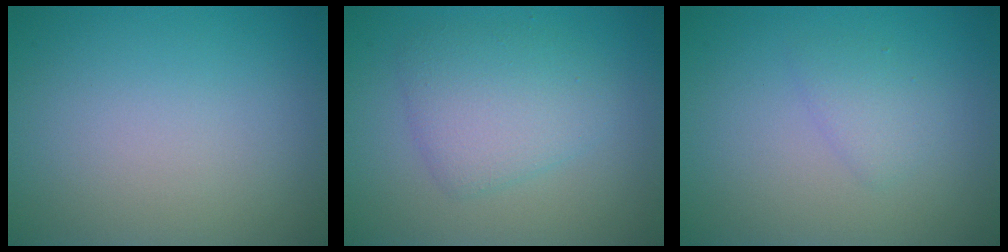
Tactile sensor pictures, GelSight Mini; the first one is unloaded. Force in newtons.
{"total": 3.7, "press": 3.7, "slide": 0.1}
{"total": 1.4, "press": 1.4, "slide": 0.0}